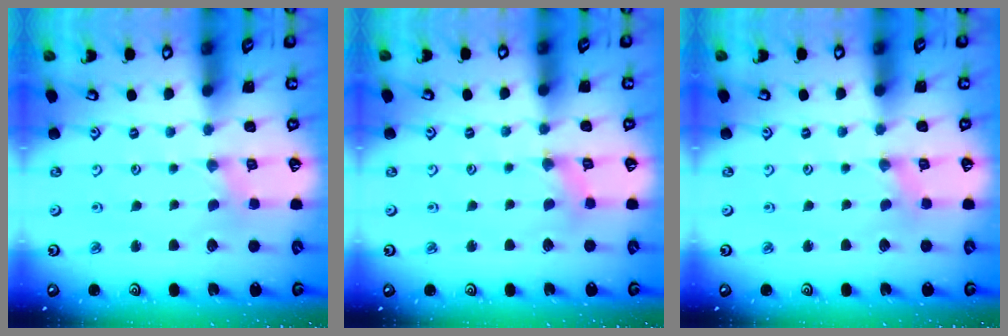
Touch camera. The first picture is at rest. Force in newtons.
{"total": 1.9, "press": 1.9, "slide": 0.3}
{"total": 0.0}